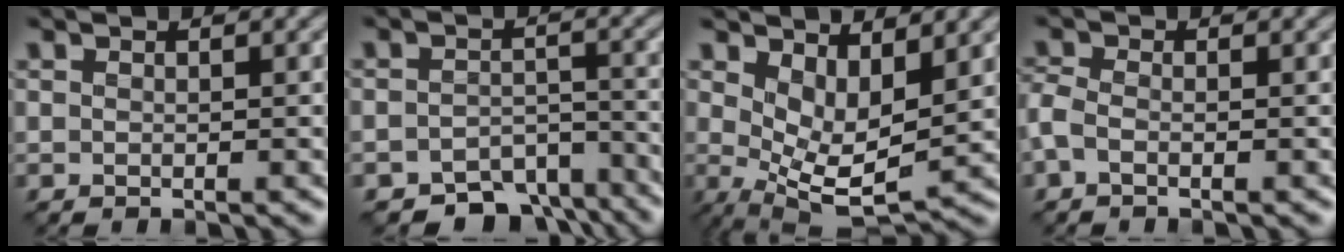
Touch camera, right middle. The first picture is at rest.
{"total": 5.7, "force": [-4.7, 2.5, 1.9], "torque": [-0.016, -0.008, -0.071]}
{"total": 6.1, "force": [1.4, 3.0, 5.1], "torque": [-0.101, -0.017, 0.032]}
{"total": 2.1, "force": [-0.9, 1.2, 1.5], "torque": [-0.044, -0.001, -0.029]}